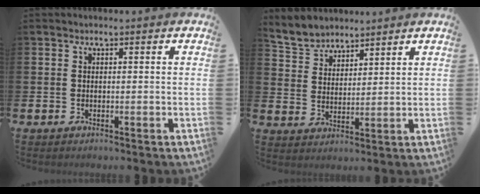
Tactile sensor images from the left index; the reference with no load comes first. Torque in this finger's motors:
{"motor_torque": [1.98, -0.15, 0.17, 0.04]}